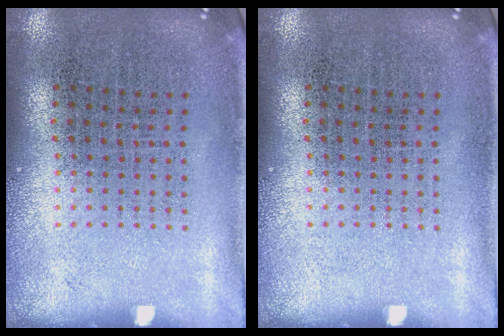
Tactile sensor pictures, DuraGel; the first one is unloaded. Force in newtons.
{"total": 0.0}